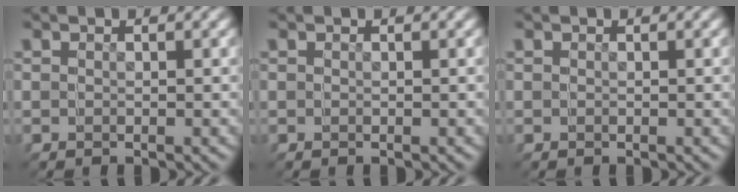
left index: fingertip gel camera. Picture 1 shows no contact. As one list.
[{"total": 0.0}, {"total": 0.0}]